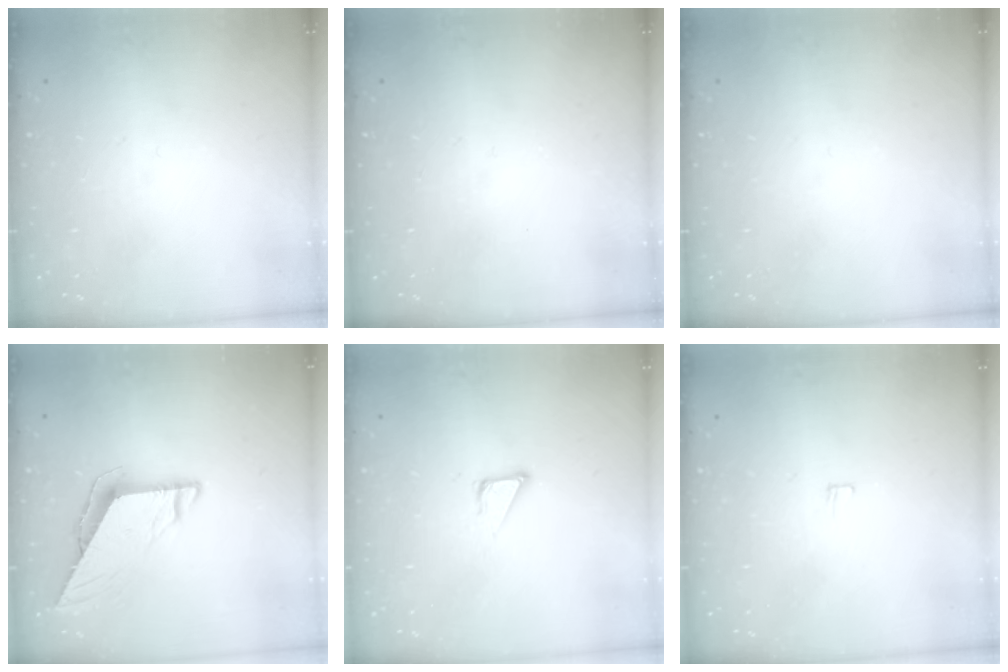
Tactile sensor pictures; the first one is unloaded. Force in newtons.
{"total": 0.0}
{"total": 0.0}
{"total": 7.7, "press": 7.6, "slide": 0.6}
{"total": 3.5, "press": 3.5, "slide": 0.2}
{"total": 3.4, "press": 3.3, "slide": 0.3}